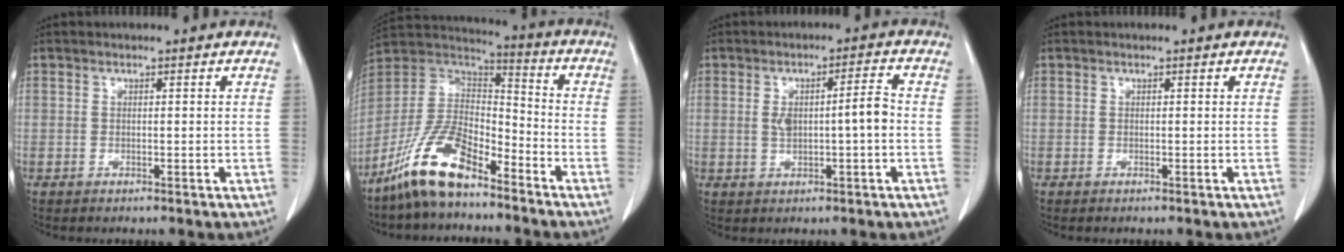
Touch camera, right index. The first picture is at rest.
{"total": 13.3, "force": [-9.4, 4.2, 8.4], "torque": [-0.176, 0.014, -0.182]}
{"total": 5.5, "force": [-0.2, 1.0, 5.4], "torque": [-0.096, 0.016, 0.003]}
{"total": 0.0}